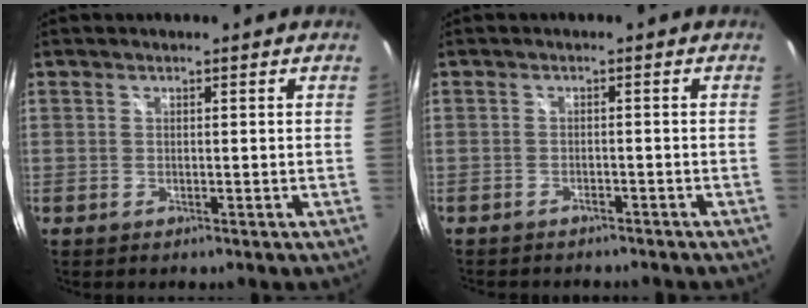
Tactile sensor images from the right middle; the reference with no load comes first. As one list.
[{"total": 3.9, "force": [-3.5, 1.3, 1.2], "torque": [-0.034, -0.009, -0.050]}]